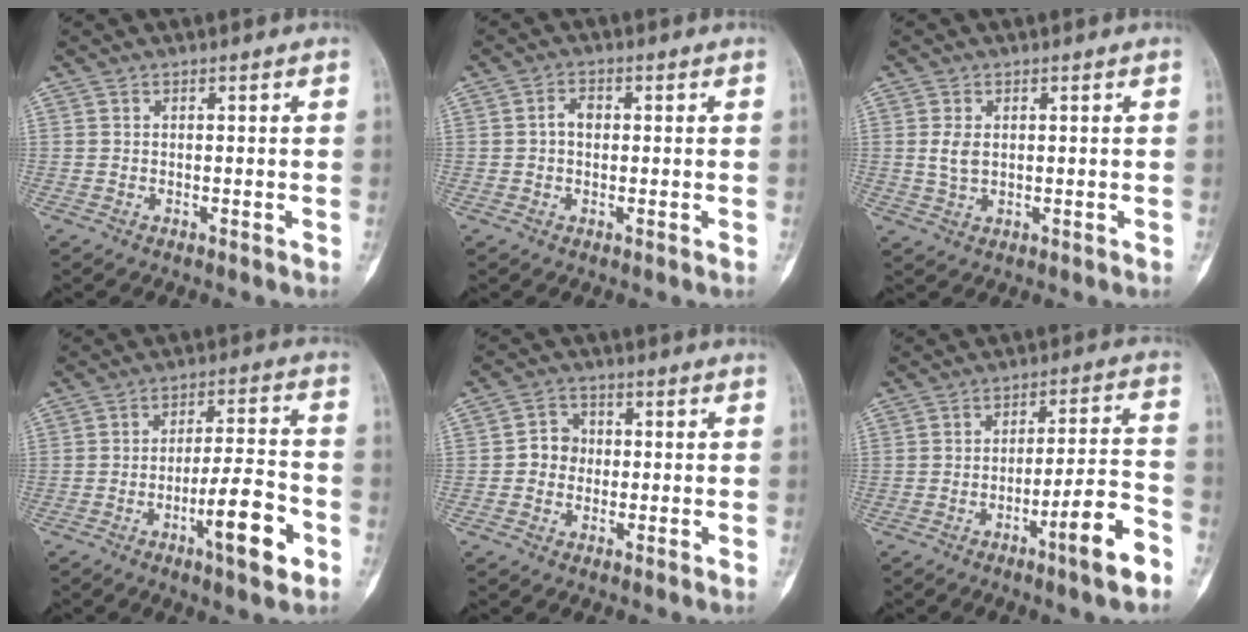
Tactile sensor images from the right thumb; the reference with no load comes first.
{"total": 2.5, "force": [0.0, 1.8, 1.8], "torque": [-0.025, 0.009, -0.004]}
{"total": 3.1, "force": [0.4, 1.9, 2.4], "torque": [-0.048, -0.001, 0.010]}
{"total": 11.3, "force": [-4.8, 2.5, 9.9], "torque": [-0.150, 0.027, -0.075]}
{"total": 4.2, "force": [-0.4, 3.8, 1.7], "torque": [-0.005, 0.012, -0.016]}
{"total": 10.8, "force": [-5.9, 1.0, 9.0], "torque": [-0.134, 0.036, -0.089]}